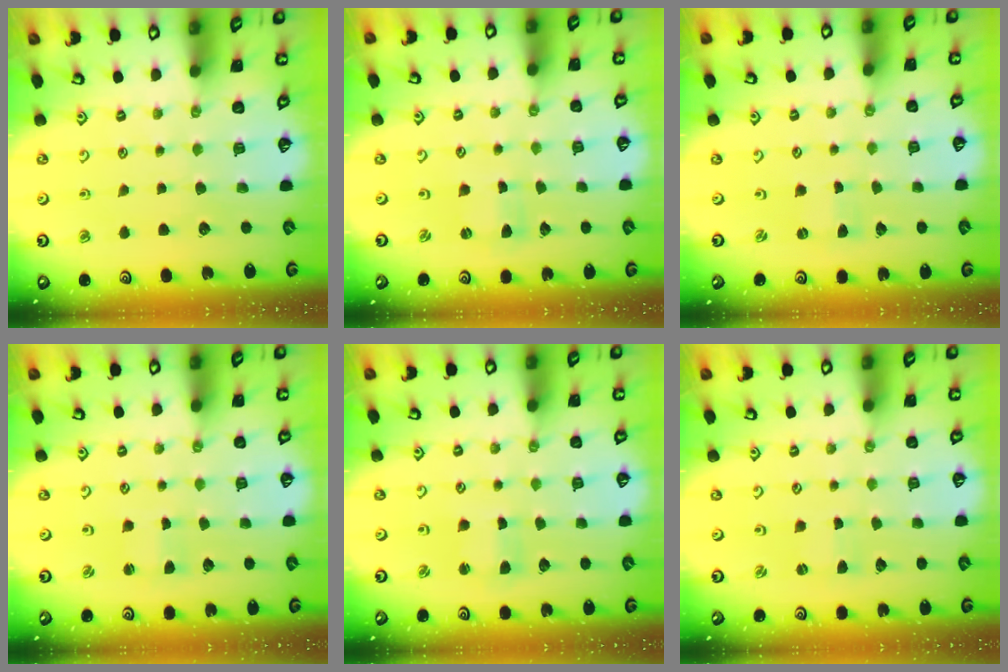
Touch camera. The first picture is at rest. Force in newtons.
{"total": 0.0}
{"total": 0.0}
{"total": 1.8, "press": 1.7, "slide": 0.4}
{"total": 2.2, "press": 2.2, "slide": 0.3}
{"total": 0.0}